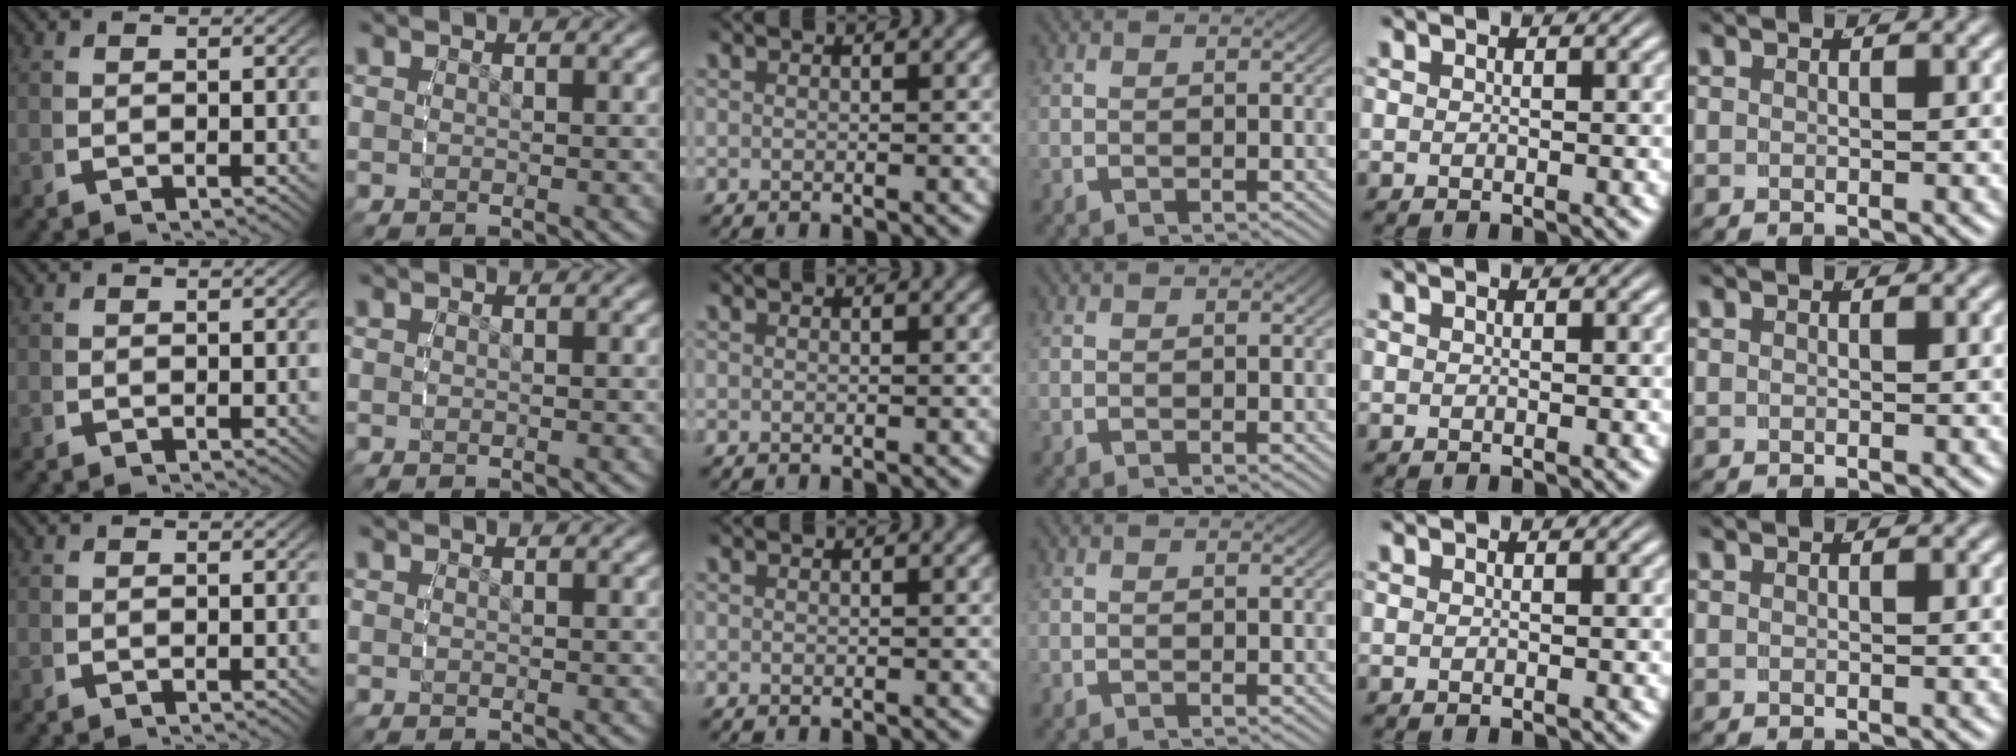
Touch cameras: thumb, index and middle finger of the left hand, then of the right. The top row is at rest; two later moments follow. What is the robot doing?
{"motion": "reach", "object": "glasses case"}